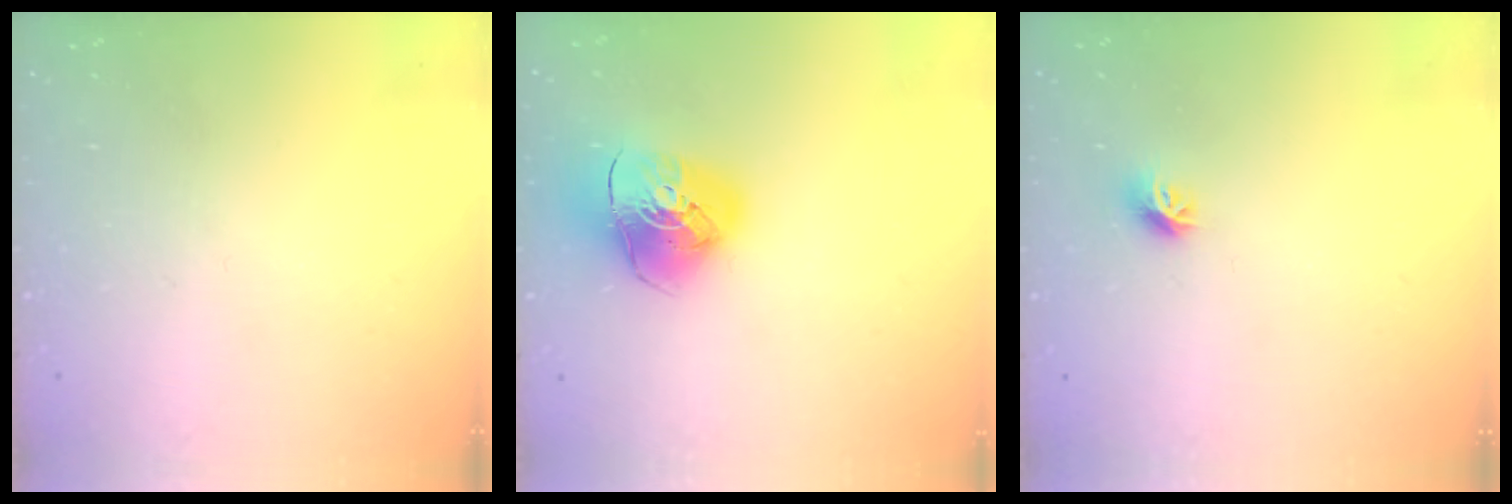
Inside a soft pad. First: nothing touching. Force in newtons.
{"total": 12.7, "press": 12.6, "slide": 1.7}
{"total": 7.4, "press": 7.4, "slide": 0.7}